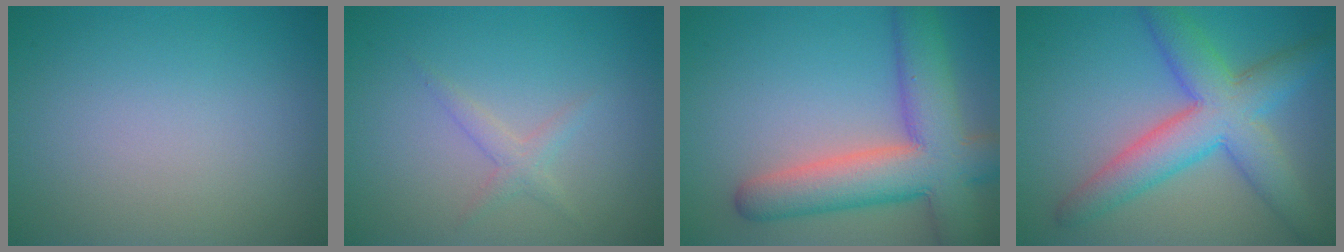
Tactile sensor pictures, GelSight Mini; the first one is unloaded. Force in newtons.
{"total": 1.4, "press": 1.4, "slide": 0.0}
{"total": 9.3, "press": 9.2, "slide": 0.4}
{"total": 7.4, "press": 7.3, "slide": 0.4}